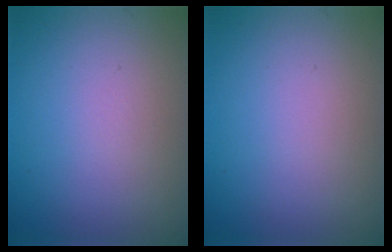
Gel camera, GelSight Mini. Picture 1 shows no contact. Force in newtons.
{"total": 0.0}